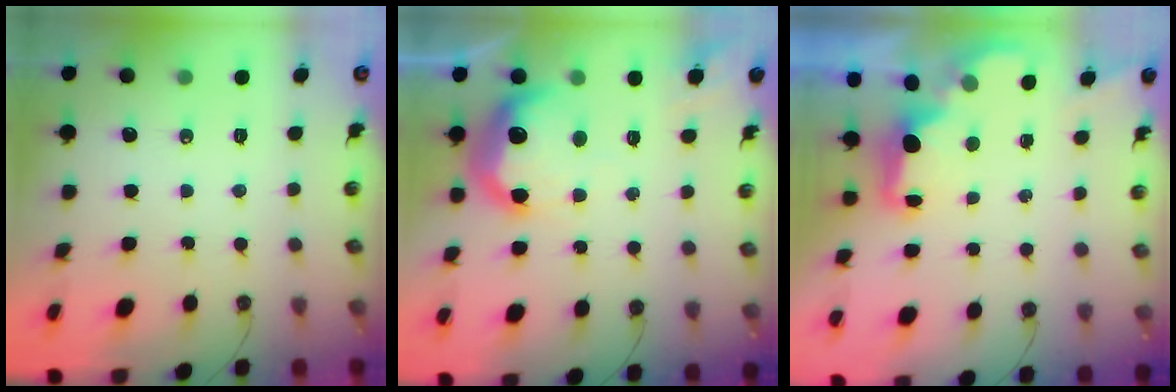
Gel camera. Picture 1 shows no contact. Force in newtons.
{"total": 16.7, "press": 16.7, "slide": 1.1}
{"total": 2.2, "press": 2.1, "slide": 0.8}